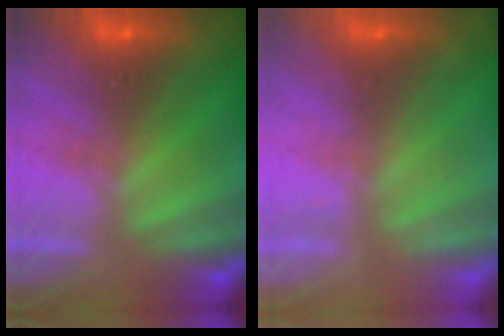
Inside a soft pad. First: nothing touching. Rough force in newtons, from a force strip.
{"total": 2.2}